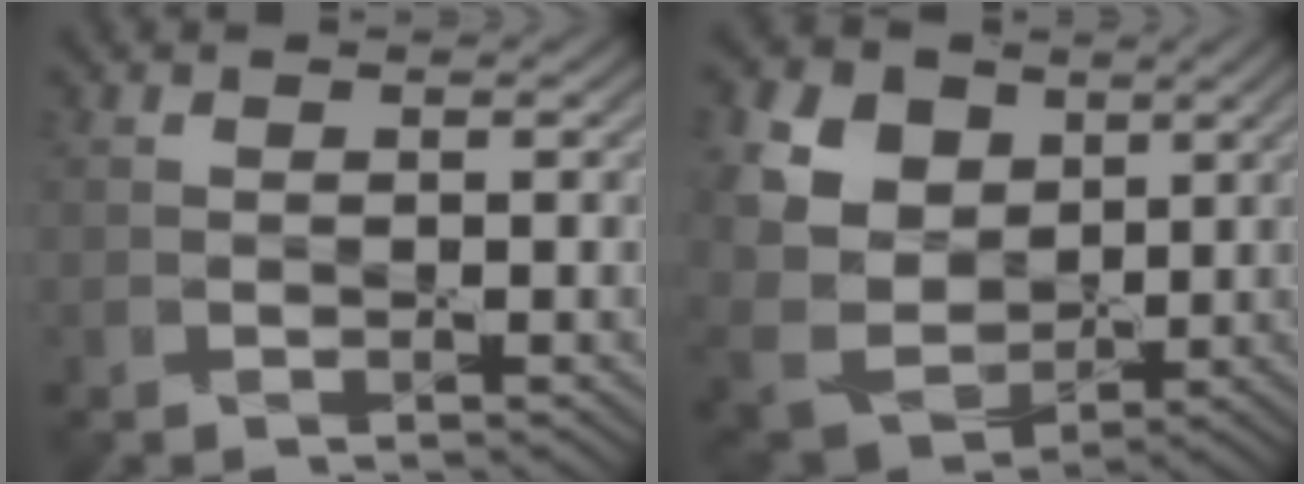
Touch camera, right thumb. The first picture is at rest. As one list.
[{"total": 13.3, "force": [5.1, 10.1, 7.0], "torque": [-0.199, 0.021, 0.104]}]